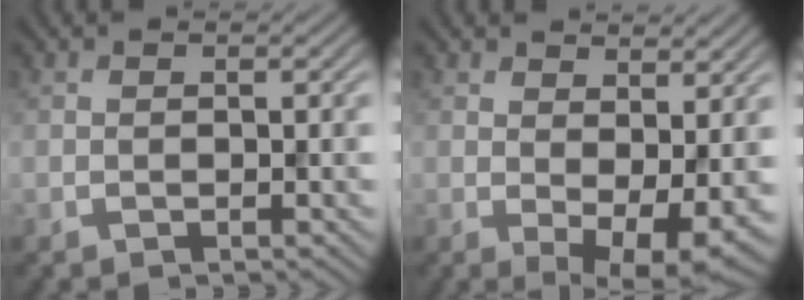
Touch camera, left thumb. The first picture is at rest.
{"total": 6.3, "force": [1.2, 2.7, 5.6], "torque": [-0.087, -0.013, 0.028]}